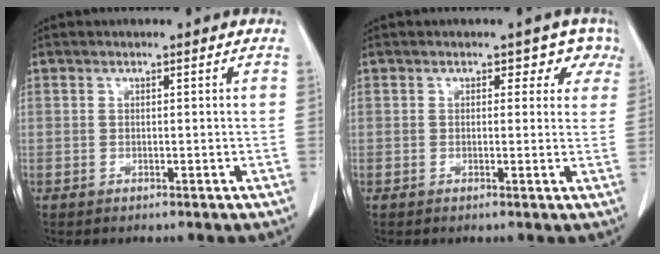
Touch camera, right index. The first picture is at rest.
{"total": 3.4, "force": [2.3, 2.5, 0.7], "torque": [0.015, -0.003, 0.003]}